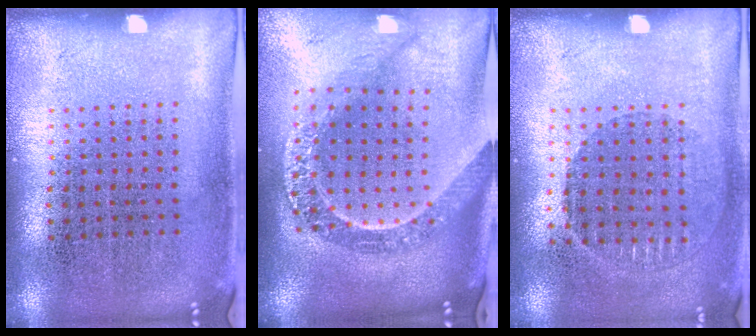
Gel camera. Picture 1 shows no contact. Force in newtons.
{"total": 2.7, "press": 2.2, "slide": 1.7}
{"total": 0.9, "press": 0.8, "slide": 0.3}